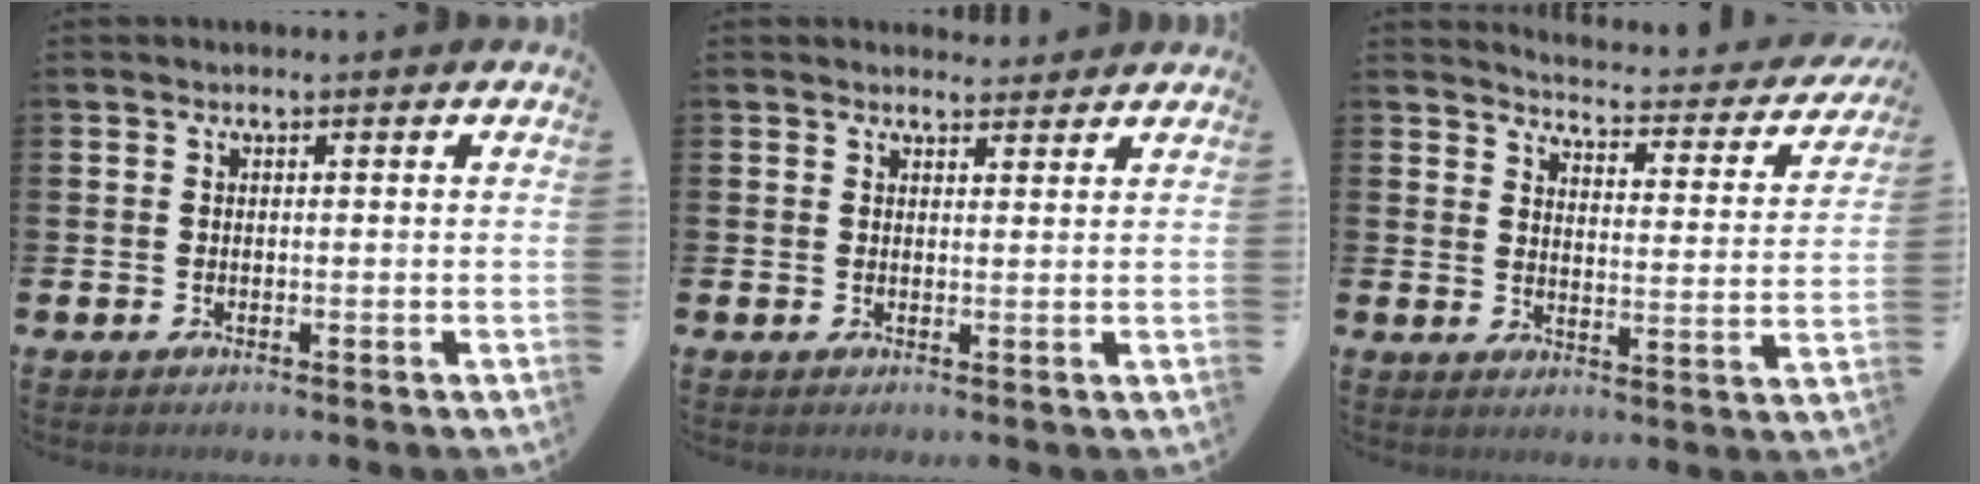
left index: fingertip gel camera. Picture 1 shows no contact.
{"total": 2.3, "force": [2.2, 0.6, -0.2], "torque": [0.007, -0.011, 0.038]}
{"total": 3.4, "force": [3.3, 0.5, 0.7], "torque": [-0.033, -0.035, 0.047]}